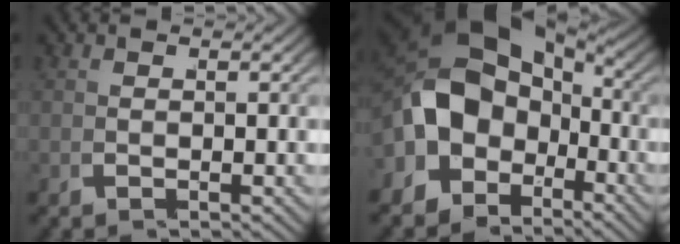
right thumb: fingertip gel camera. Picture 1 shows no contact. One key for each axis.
{"total": 11.7, "fx": -1.0, "fy": 8.4, "fz": 8.1, "tx": -0.177, "ty": -0.034, "tz": -0.007}